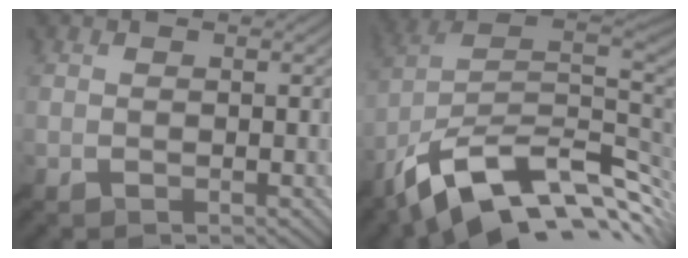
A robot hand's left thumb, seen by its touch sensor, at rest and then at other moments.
{"total": 15.5, "force": [-6.3, 7.5, 12.1], "torque": [-0.241, -0.009, -0.109]}